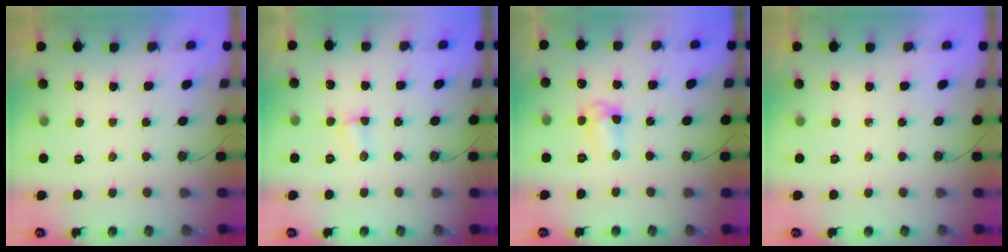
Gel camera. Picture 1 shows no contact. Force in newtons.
{"total": 2.8, "press": 2.8, "slide": 0.4}
{"total": 5.7, "press": 5.7, "slide": 0.6}
{"total": 0.0}